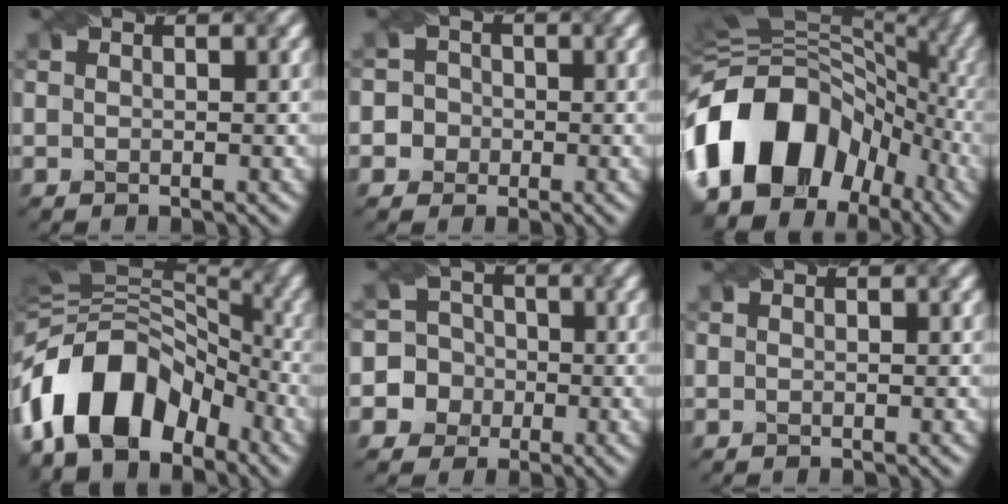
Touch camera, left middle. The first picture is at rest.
{"total": 4.0, "force": [-1.2, 3.8, 0.5], "torque": [0.010, 0.021, -0.043]}
{"total": 14.2, "force": [-5.1, 9.9, 8.9], "torque": [-0.159, 0.022, -0.104]}
{"total": 12.3, "force": [-5.7, 7.6, 7.8], "torque": [-0.142, 0.025, -0.110]}
{"total": 8.1, "force": [-2.4, 7.6, 0.9], "torque": [-0.032, 0.013, -0.069]}
{"total": 0.0}